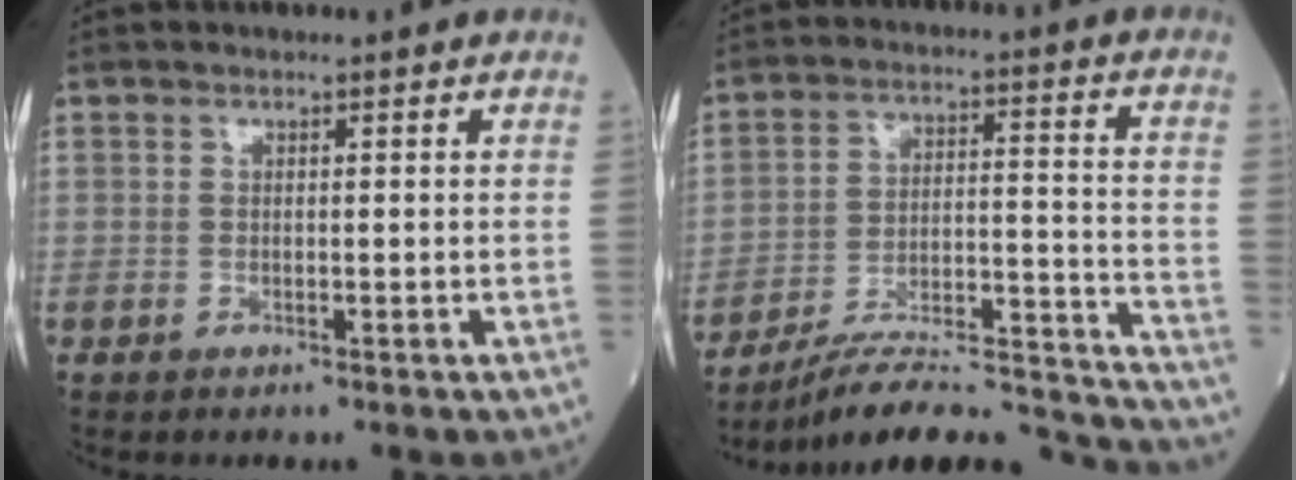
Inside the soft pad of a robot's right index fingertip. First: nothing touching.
{"total": 21.9, "force": [-20.8, 0.8, 6.9], "torque": [-0.066, 0.022, -0.303]}